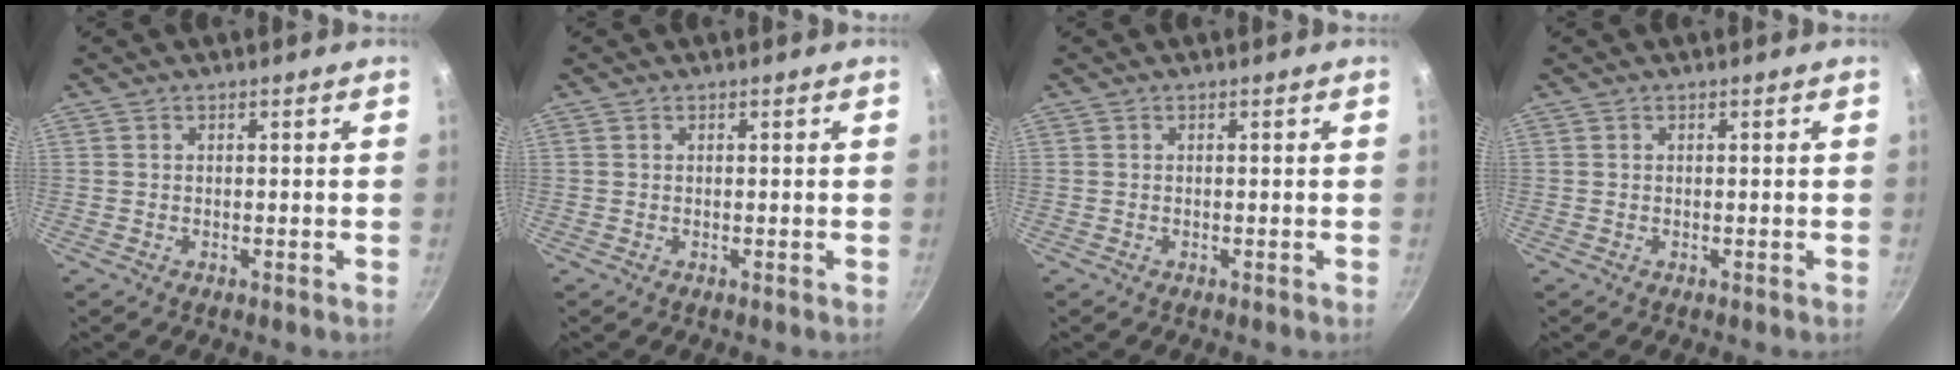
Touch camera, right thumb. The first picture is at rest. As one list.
[{"total": 0.0}, {"total": 0.0}, {"total": 0.0}]